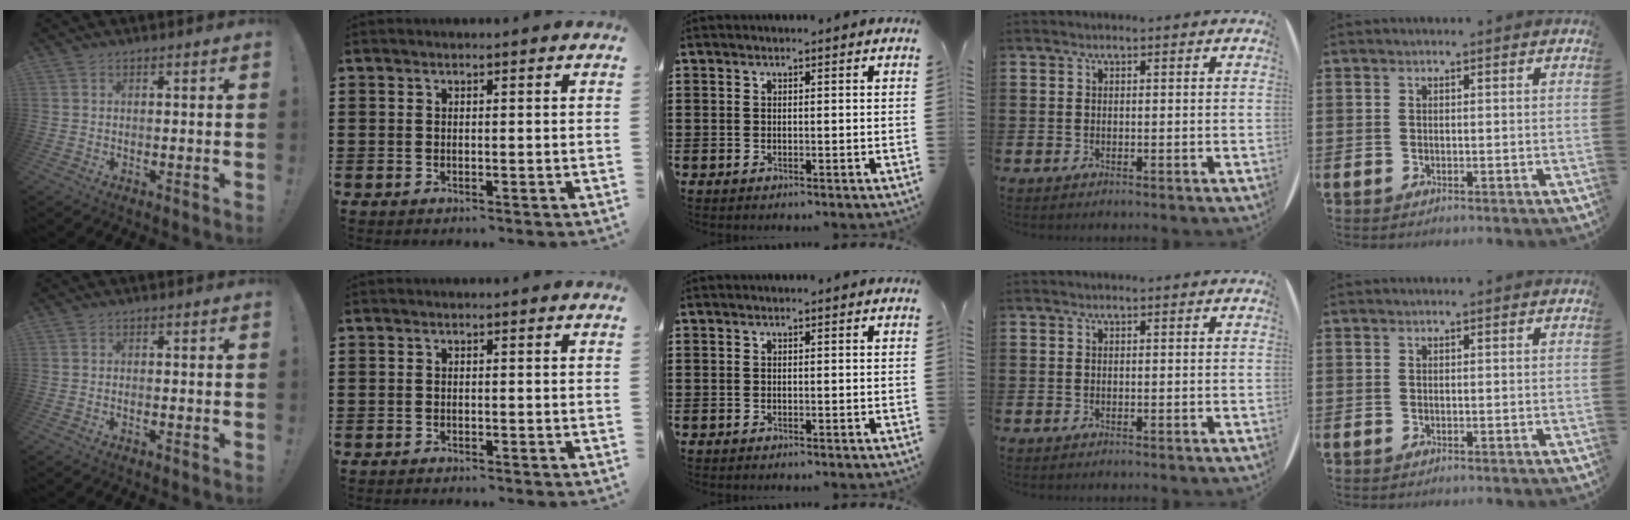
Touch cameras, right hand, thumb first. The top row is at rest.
{"thumb": {"total": 0.6, "force": [-0.4, -0.2, 0.3], "torque": [-0.005, 0.000, -0.008]}, "index": {"total": 0.6, "force": [-0.6, 0.0, 0.0], "torque": [-0.002, -0.002, -0.012]}}